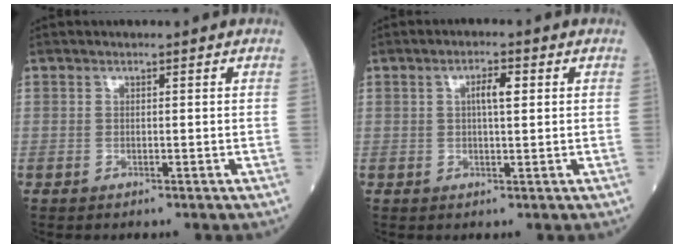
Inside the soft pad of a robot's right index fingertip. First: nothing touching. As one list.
[{"total": 3.1, "force": [0.8, 0.7, 3.0], "torque": [-0.053, 0.005, 0.012]}]